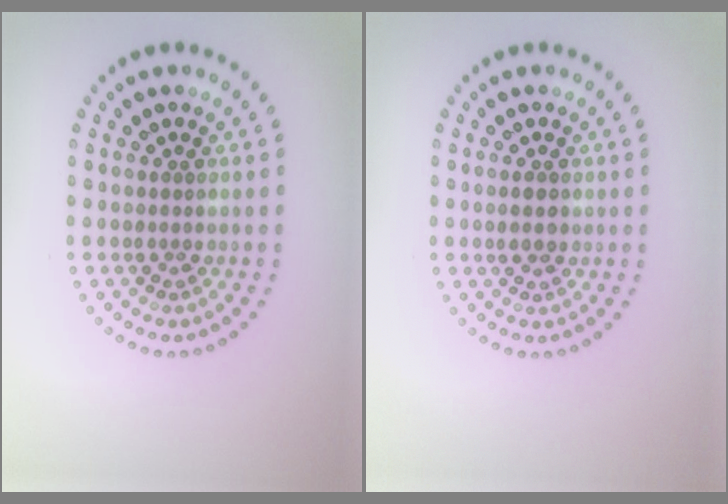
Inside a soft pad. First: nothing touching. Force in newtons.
{"total": 1.2, "press": 1.2, "slide": 0.2}